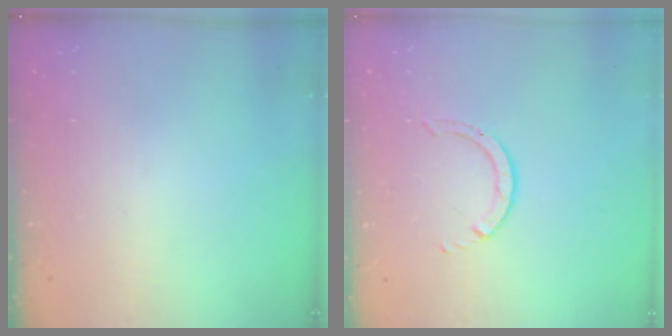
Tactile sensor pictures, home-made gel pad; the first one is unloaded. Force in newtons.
{"total": 1.7, "press": 1.7, "slide": 0.1}